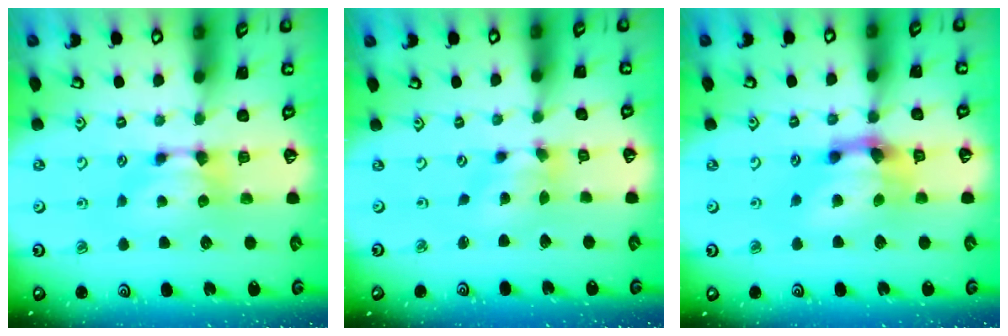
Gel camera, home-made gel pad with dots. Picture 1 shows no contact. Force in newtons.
{"total": 3.3, "press": 2.8, "slide": 1.6}
{"total": 4.8, "press": 4.3, "slide": 2.0}